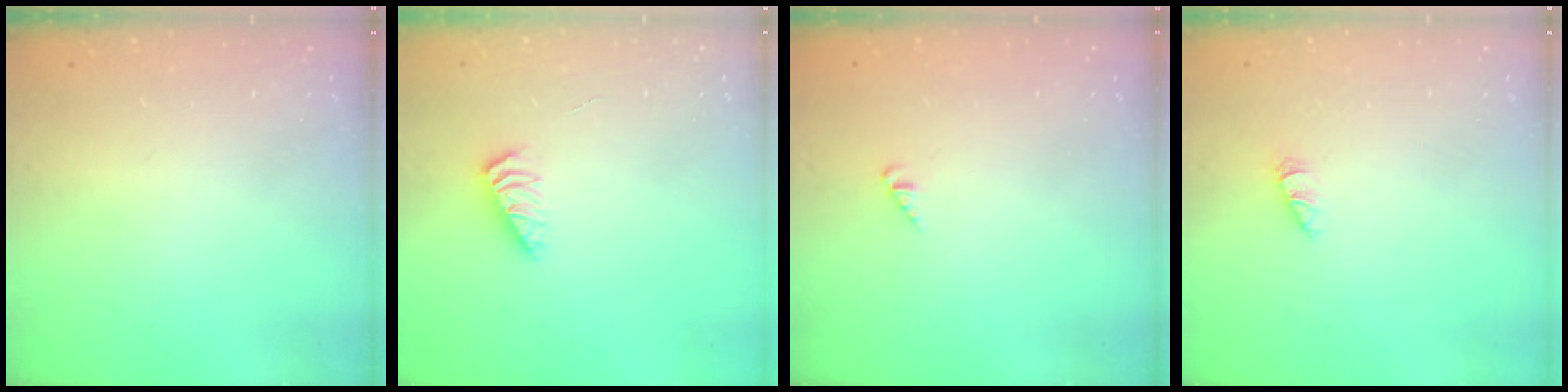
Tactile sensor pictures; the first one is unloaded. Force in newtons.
{"total": 2.5, "press": 2.5, "slide": 0.4}
{"total": 1.4, "press": 1.4, "slide": 0.3}
{"total": 1.0, "press": 1.0, "slide": 0.2}